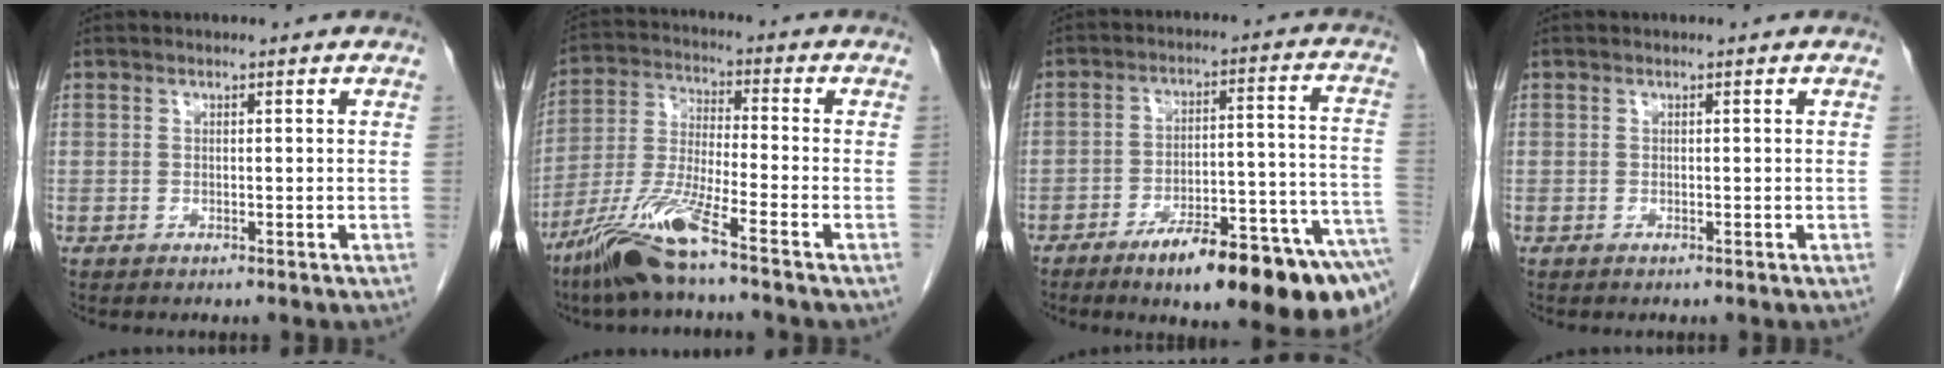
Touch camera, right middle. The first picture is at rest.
{"total": 11.0, "force": [-7.5, -0.2, 8.0], "torque": [-0.172, -0.027, -0.151]}
{"total": 18.8, "force": [-12.4, 2.3, 13.9], "torque": [-0.111, 0.031, -0.181]}
{"total": 0.0}